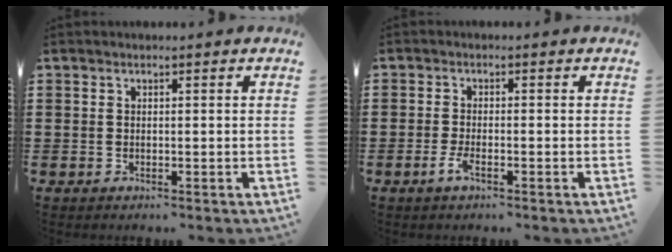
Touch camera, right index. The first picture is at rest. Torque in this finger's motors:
{"motor_torque": [1.58, 0.56, 0.31, 0.08]}